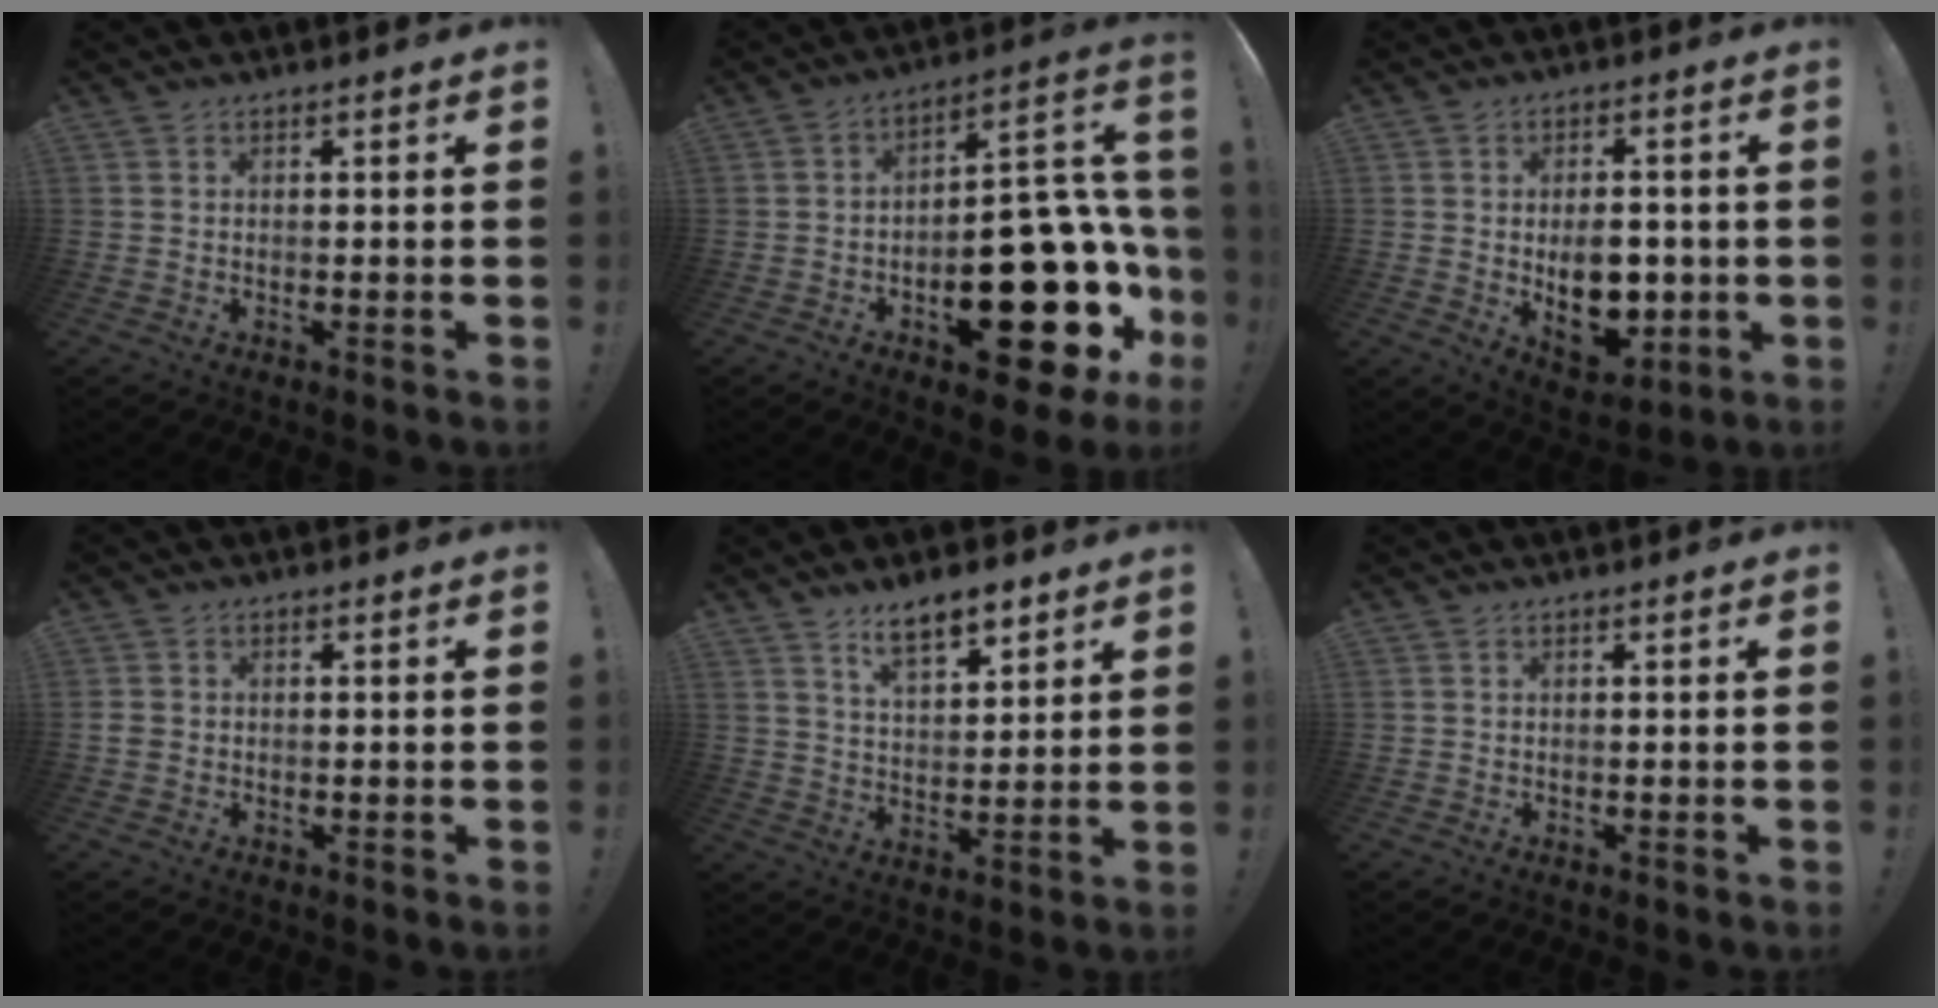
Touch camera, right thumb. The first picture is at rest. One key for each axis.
{"total": 27.0, "fx": -8.6, "fy": 13.4, "fz": 21.8, "tx": -0.269, "ty": 0.059, "tz": -0.114}
{"total": 11.9, "fx": -1.6, "fy": 8.3, "fz": 8.4, "tx": -0.108, "ty": 0.002, "tz": -0.018}
{"total": 1.9, "fx": -0.4, "fy": 1.7, "fz": 0.7, "tx": -0.014, "ty": 0.006, "tz": -0.006}
{"total": 9.0, "fx": 6.5, "fy": 3.6, "fz": 4.9, "tx": -0.075, "ty": -0.032, "tz": 0.118}
{"total": 0.0}